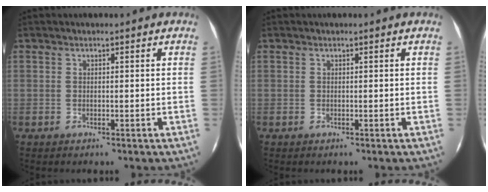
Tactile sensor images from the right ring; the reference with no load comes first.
{"total": 0.0}